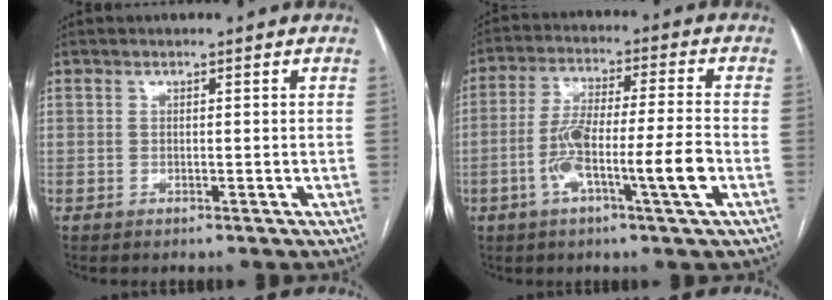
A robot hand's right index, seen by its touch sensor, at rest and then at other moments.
{"total": 11.2, "force": [-3.6, 0.3, 10.6], "torque": [-0.196, 0.005, -0.067]}